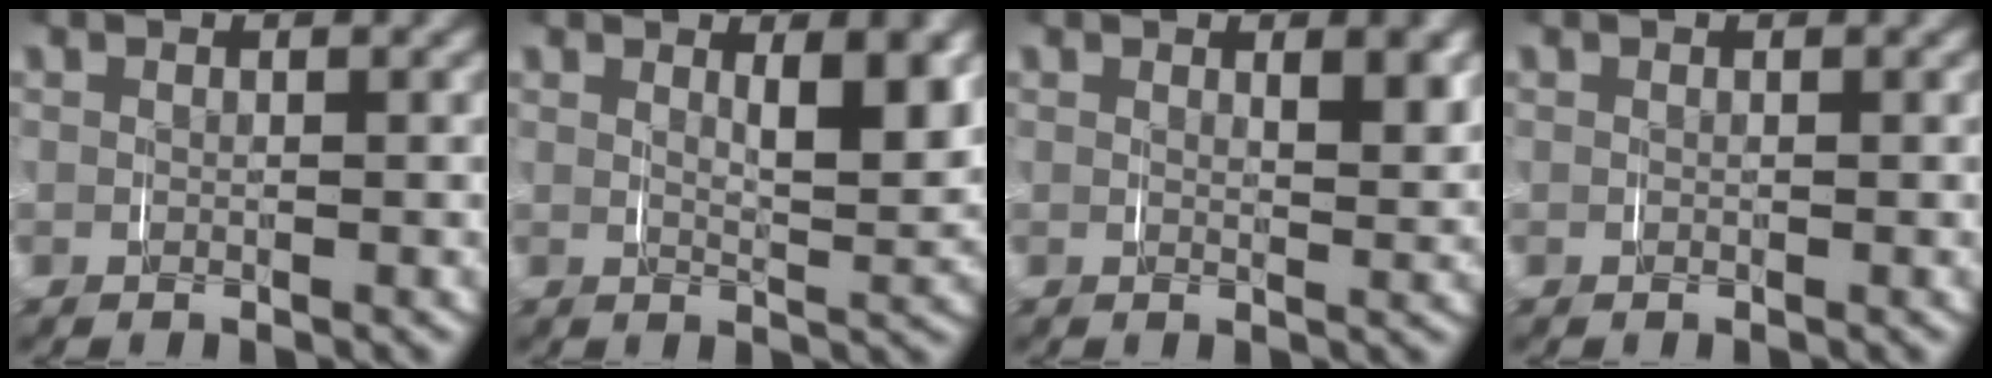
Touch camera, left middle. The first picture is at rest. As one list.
[{"total": 3.6, "force": [1.7, 0.8, 3.1], "torque": [-0.044, -0.015, 0.032]}, {"total": 1.6, "force": [1.0, 0.2, 1.3], "torque": [-0.016, -0.006, 0.018]}, {"total": 0.0}]